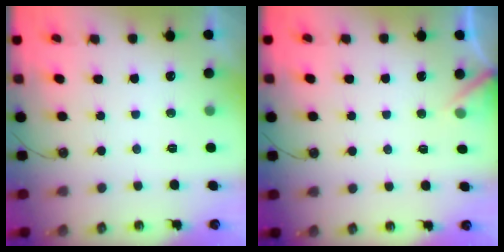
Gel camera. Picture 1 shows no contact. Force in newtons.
{"total": 4.7, "press": 4.6, "slide": 0.6}